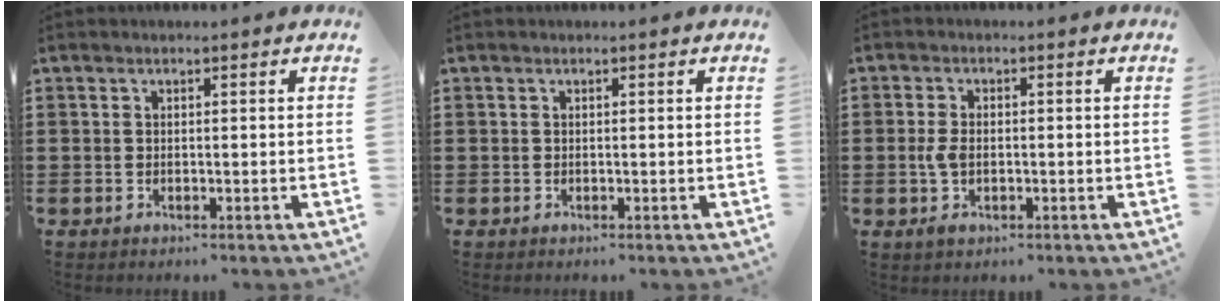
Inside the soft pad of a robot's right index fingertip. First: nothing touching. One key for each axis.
{"total": 0.0}
{"total": 3.2, "fx": -0.6, "fy": 1.7, "fz": 2.7, "tx": -0.066, "ty": -0.007, "tz": -0.013}